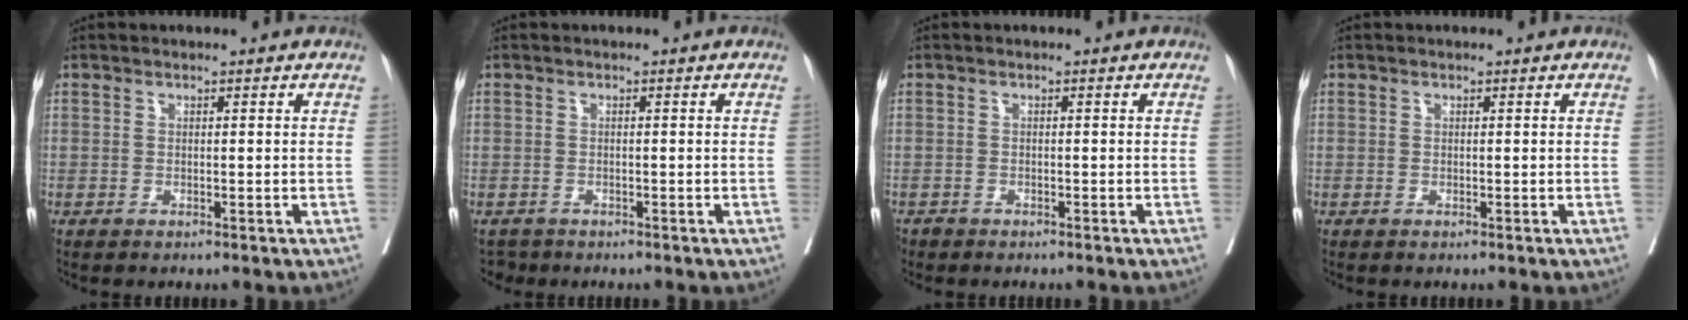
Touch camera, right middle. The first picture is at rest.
{"total": 1.8, "force": [-1.6, 0.9, -0.3], "torque": [0.002, -0.001, -0.026]}
{"total": 1.5, "force": [-1.3, 0.7, 0.1], "torque": [-0.006, -0.002, -0.024]}
{"total": 0.0}